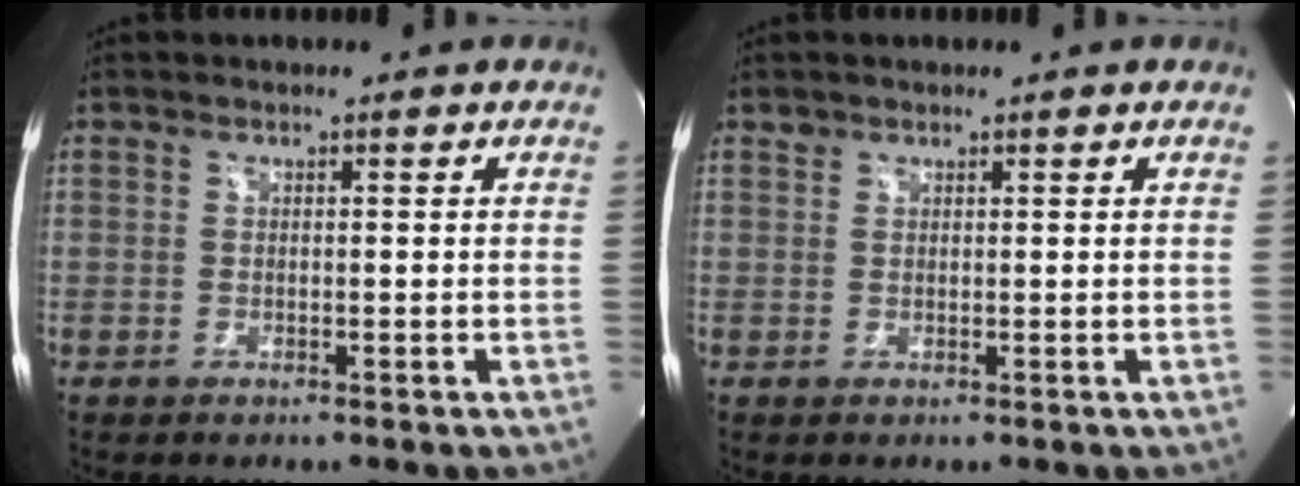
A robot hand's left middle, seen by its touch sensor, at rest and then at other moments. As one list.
[{"total": 0.8, "force": [0.6, 0.4, 0.0], "torque": [0.003, 0.006, 0.010]}]